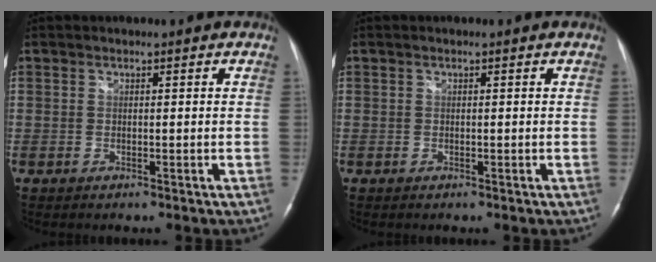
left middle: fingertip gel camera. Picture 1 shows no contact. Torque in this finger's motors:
{"motor_torque": [-0.02, -0.01, 0.08, 0.01]}